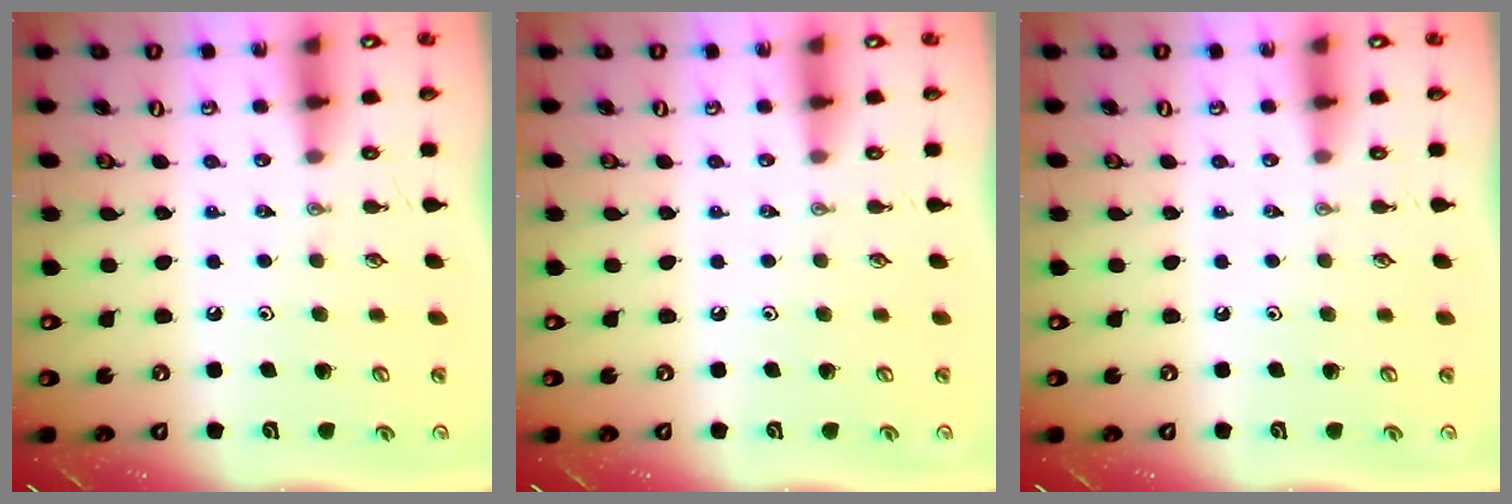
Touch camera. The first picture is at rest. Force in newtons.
{"total": 0.0}
{"total": 0.0}